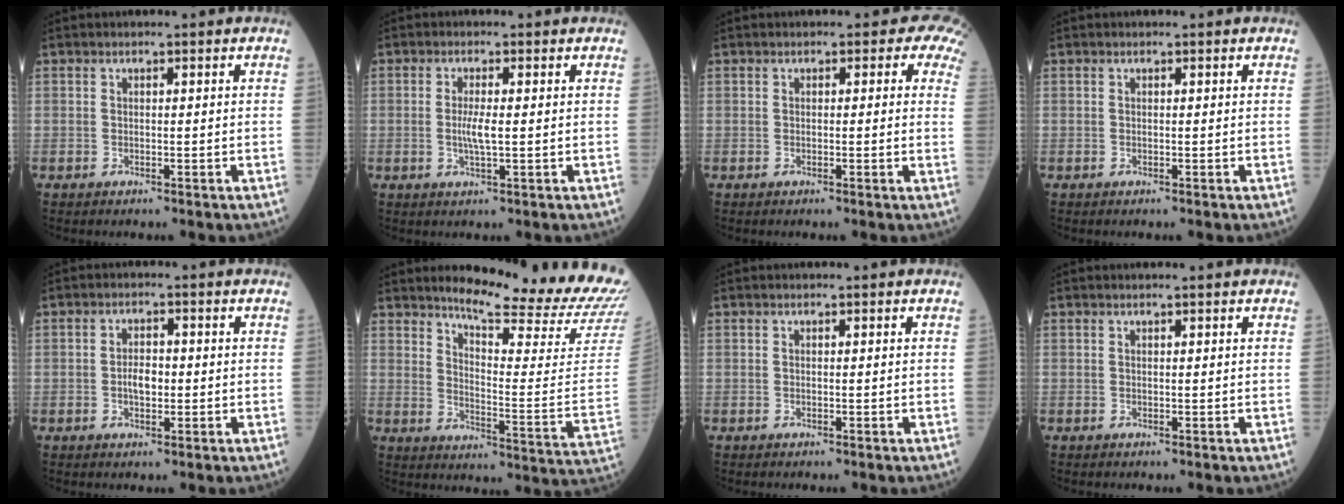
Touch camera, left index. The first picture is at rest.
{"total": 2.9, "force": [-0.1, 0.3, 2.8], "torque": [-0.060, -0.006, -0.003]}
{"total": 4.4, "force": [2.4, 2.3, 2.9], "torque": [-0.016, 0.003, 0.006]}
{"total": 0.0}
{"total": 3.0, "force": [-0.5, 1.6, 2.5], "torque": [-0.047, 0.001, -0.011]}
{"total": 20.2, "force": [18.8, -0.1, 7.4], "torque": [-0.117, -0.121, 0.228]}
{"total": 0.0}
{"total": 1.1, "force": [1.0, -0.1, 0.4], "torque": [-0.009, 0.003, 0.012]}